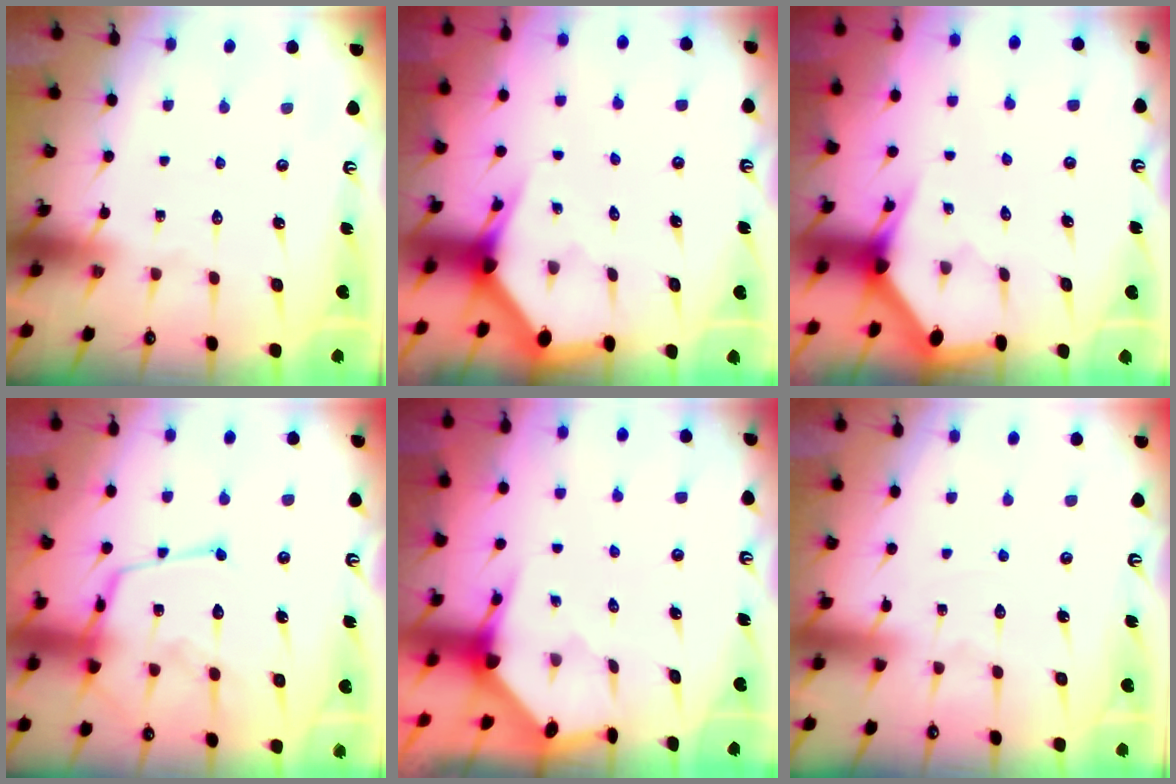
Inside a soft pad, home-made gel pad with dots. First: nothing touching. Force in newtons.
{"total": 3.1, "press": 3.1, "slide": 0.1}
{"total": 3.1, "press": 3.1, "slide": 0.0}
{"total": 15.6, "press": 15.6, "slide": 1.2}
{"total": 3.1, "press": 3.1, "slide": 0.3}
{"total": 2.8, "press": 2.8, "slide": 0.3}